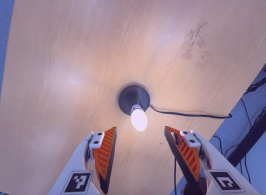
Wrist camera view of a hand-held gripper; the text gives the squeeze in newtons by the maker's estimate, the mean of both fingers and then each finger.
{"total": 0.0}